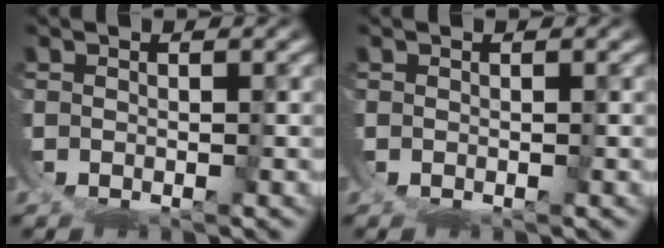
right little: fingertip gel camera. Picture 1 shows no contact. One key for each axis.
{"total": 0.0}